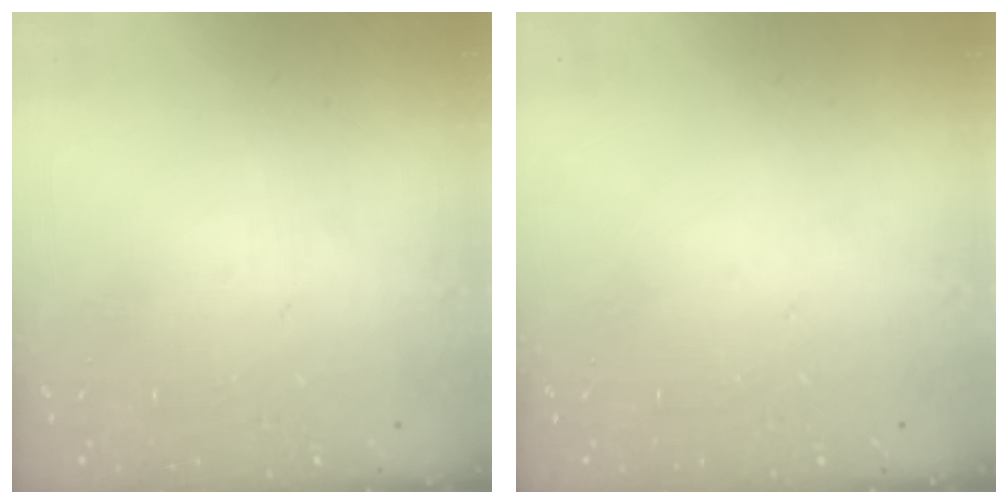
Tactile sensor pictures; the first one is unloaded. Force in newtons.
{"total": 0.0}